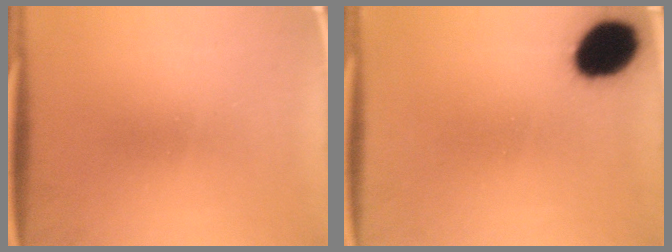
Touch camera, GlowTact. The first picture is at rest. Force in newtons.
{"total": 12.0}